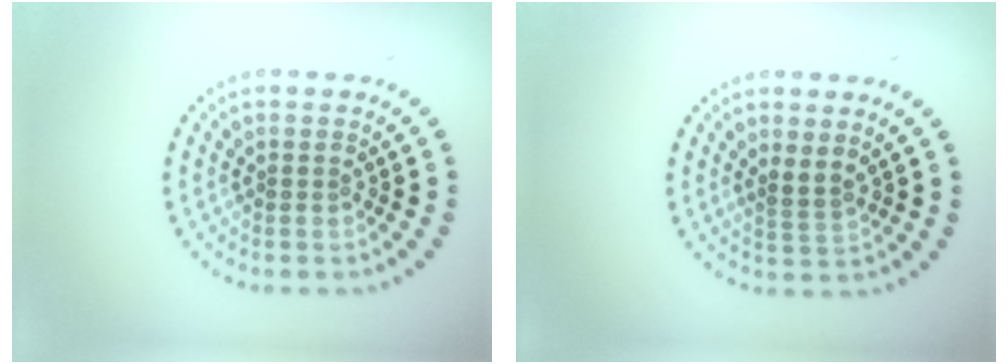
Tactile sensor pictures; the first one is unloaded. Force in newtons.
{"total": 1.6, "press": 1.2, "slide": 1.0}